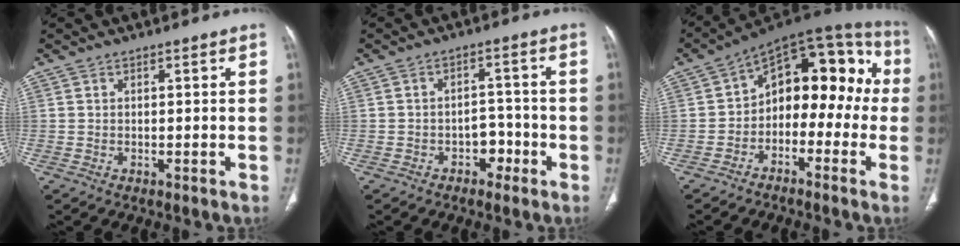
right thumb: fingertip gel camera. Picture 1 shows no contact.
{"total": 4.2, "force": [-2.2, 3.1, 1.9], "torque": [0.000, 0.025, -0.034]}
{"total": 16.6, "force": [-1.6, 10.5, 12.8], "torque": [-0.117, 0.068, -0.039]}